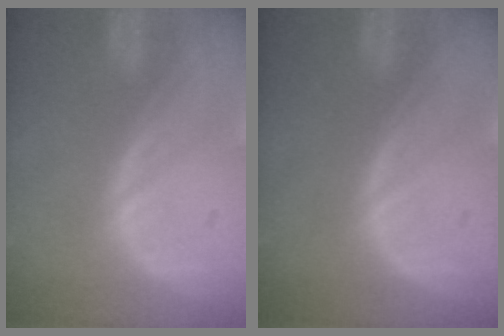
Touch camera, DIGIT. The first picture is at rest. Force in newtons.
{"total": 0.0}